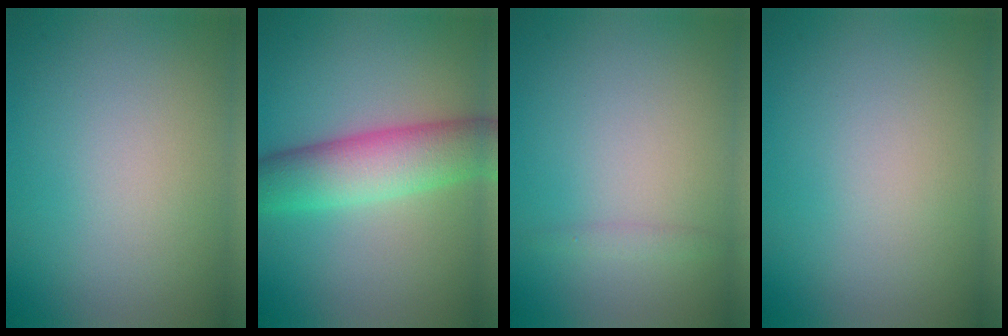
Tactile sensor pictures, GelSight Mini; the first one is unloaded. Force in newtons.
{"total": 6.8, "press": 6.8, "slide": 0.2}
{"total": 0.8, "press": 0.8, "slide": 0.0}
{"total": 0.0}